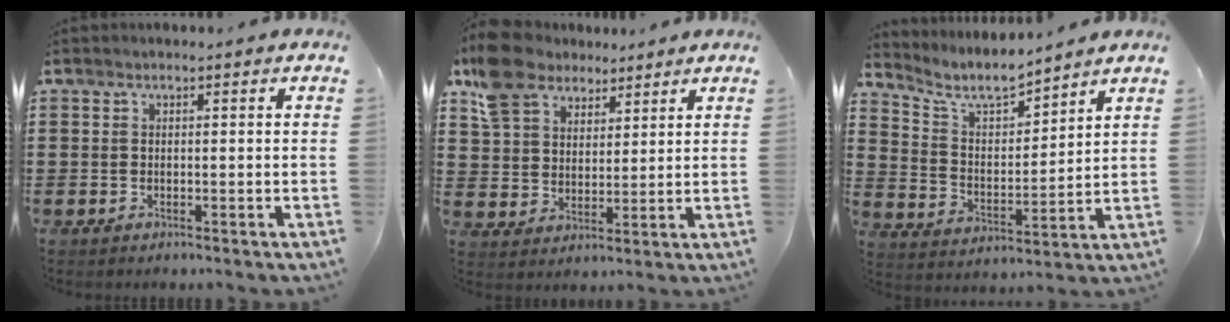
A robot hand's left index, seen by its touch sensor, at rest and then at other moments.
{"total": 8.5, "force": [6.8, 4.7, 2.1], "torque": [-0.065, -0.011, 0.128]}
{"total": 7.3, "force": [6.6, 1.2, 3.0], "torque": [-0.085, -0.035, 0.115]}